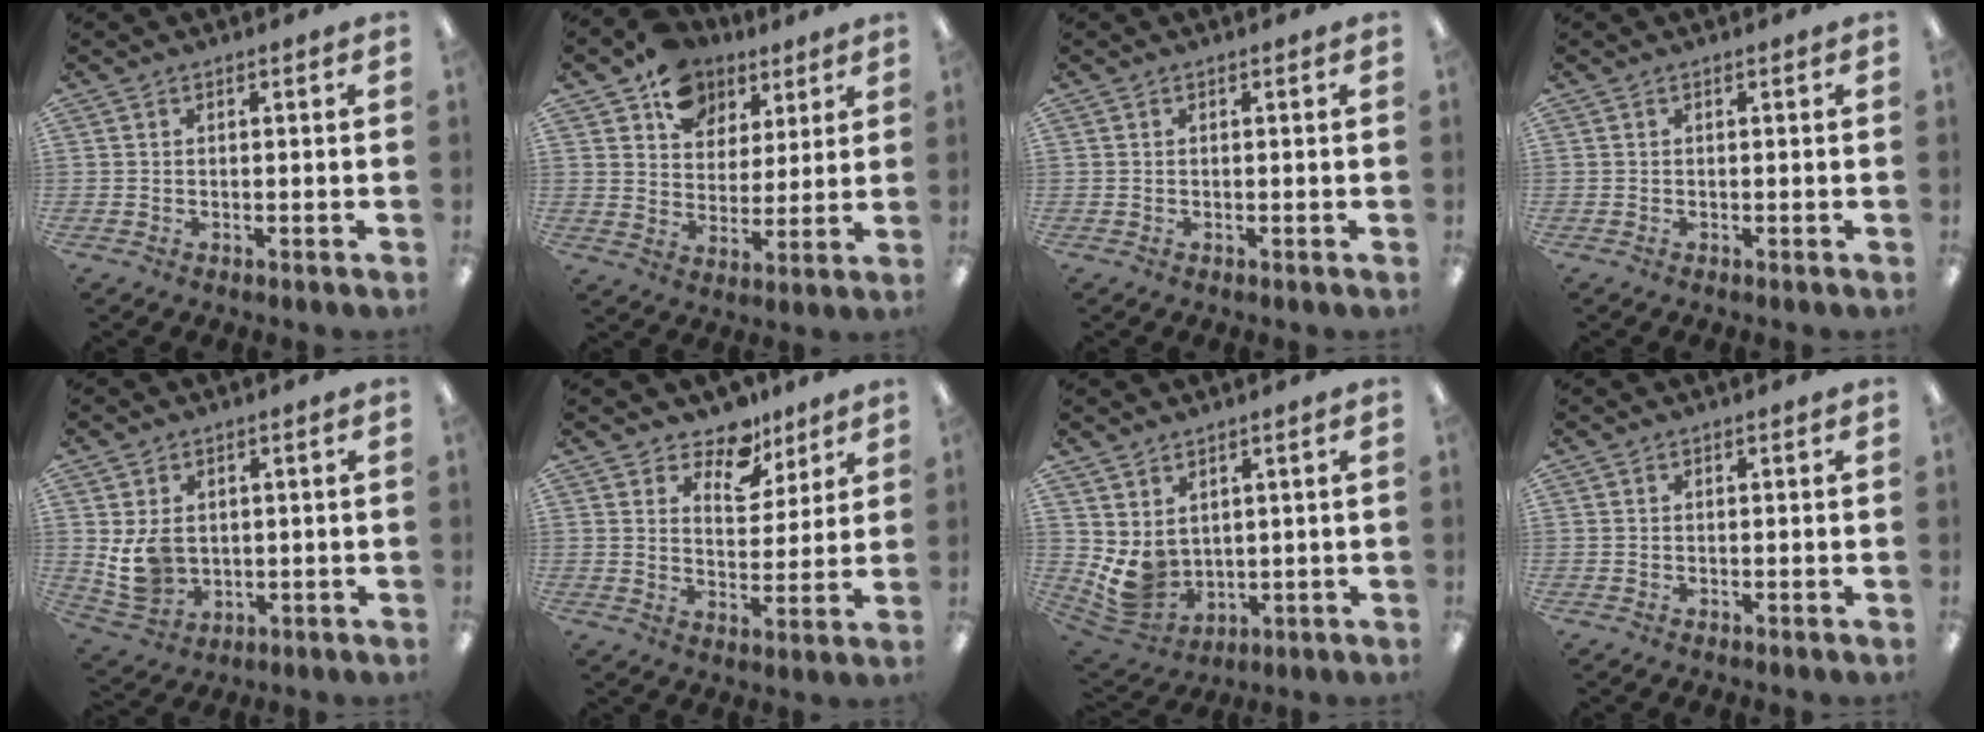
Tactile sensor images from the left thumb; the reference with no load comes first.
{"total": 12.5, "force": [8.3, 8.8, 3.2], "torque": [-0.053, -0.051, 0.157]}
{"total": 0.0}
{"total": 0.0}
{"total": 8.0, "force": [1.2, 6.5, 4.5], "torque": [-0.100, 0.001, 0.026]}
{"total": 9.4, "force": [7.4, 5.0, 2.9], "torque": [-0.041, -0.051, 0.133]}
{"total": 7.0, "force": [2.8, 5.4, 3.4], "torque": [-0.098, -0.023, 0.060]}
{"total": 0.0}